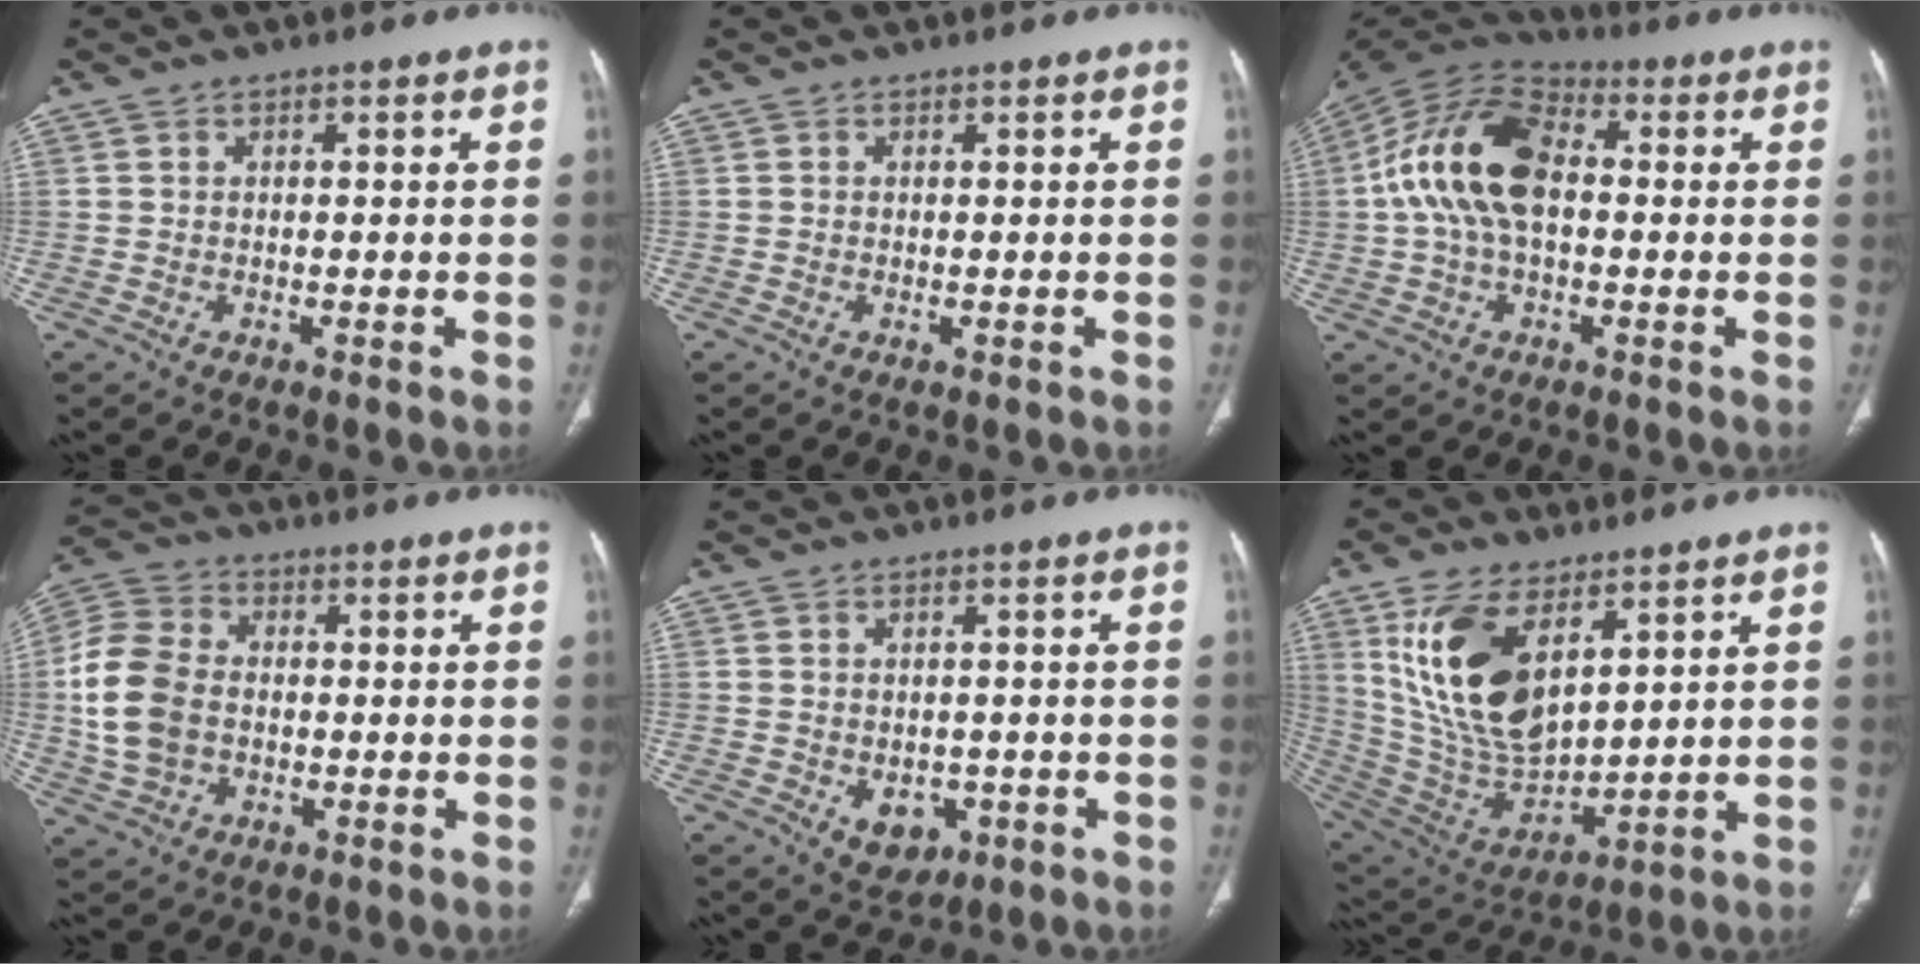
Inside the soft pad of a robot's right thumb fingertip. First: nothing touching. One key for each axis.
{"total": 0.5, "fx": -0.1, "fy": 0.2, "fz": 0.5, "tx": -0.013, "ty": -0.003, "tz": -0.001}
{"total": 16.4, "fx": 1.0, "fy": 9.9, "fz": 13.1, "tx": -0.247, "ty": 0.035, "tz": 0.009}
{"total": 13.6, "fx": -0.5, "fy": 10.0, "fz": 9.2, "tx": -0.181, "ty": 0.016, "tz": -0.010}
{"total": 4.4, "fx": -1.4, "fy": 3.2, "fz": 2.6, "tx": -0.024, "ty": 0.005, "tz": -0.007}
{"total": 19.2, "fx": 8.0, "fy": 9.8, "fz": 14.4, "tx": -0.257, "ty": -0.035, "tz": 0.170}